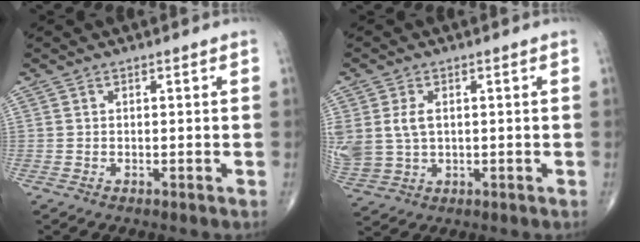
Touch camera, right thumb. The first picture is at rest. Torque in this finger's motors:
{"motor_torque": [-0.19, 0.41, 0.57, 0.02, 0.10]}